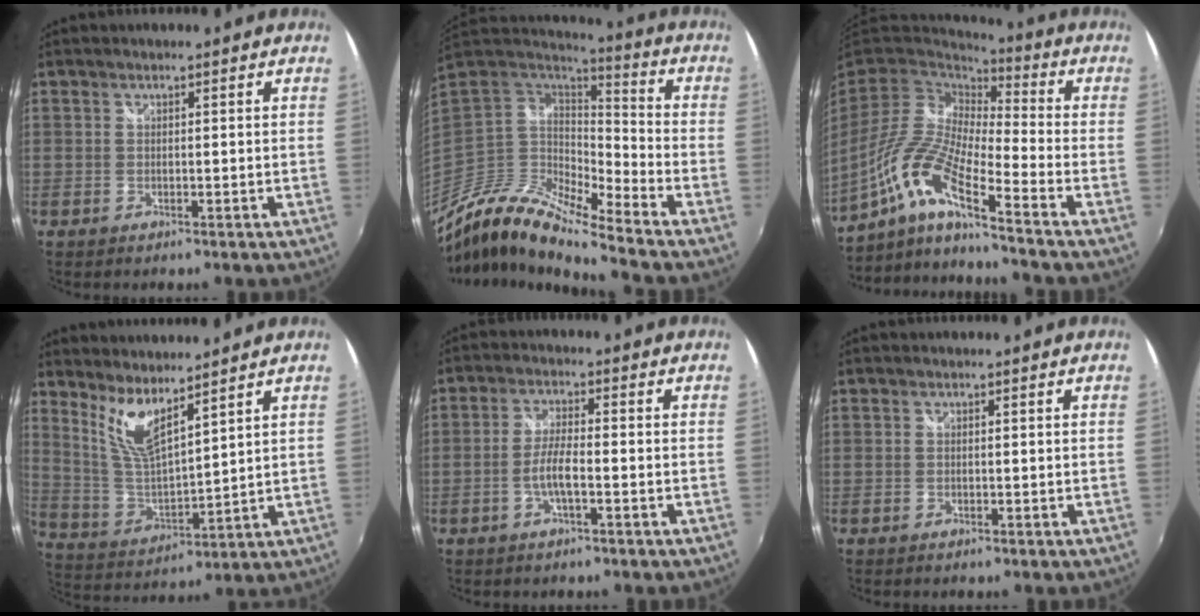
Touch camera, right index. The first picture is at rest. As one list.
[{"total": 13.9, "force": [-11.2, 2.4, 7.9], "torque": [-0.139, -0.015, -0.227]}, {"total": 14.9, "force": [-8.8, 2.2, 11.9], "torque": [-0.226, -0.012, -0.184]}, {"total": 9.1, "force": [6.7, 1.9, 5.8], "torque": [-0.117, -0.013, 0.140]}, {"total": 4.1, "force": [-1.6, 0.4, 3.7], "torque": [-0.082, 0.006, -0.030]}, {"total": 0.0}]